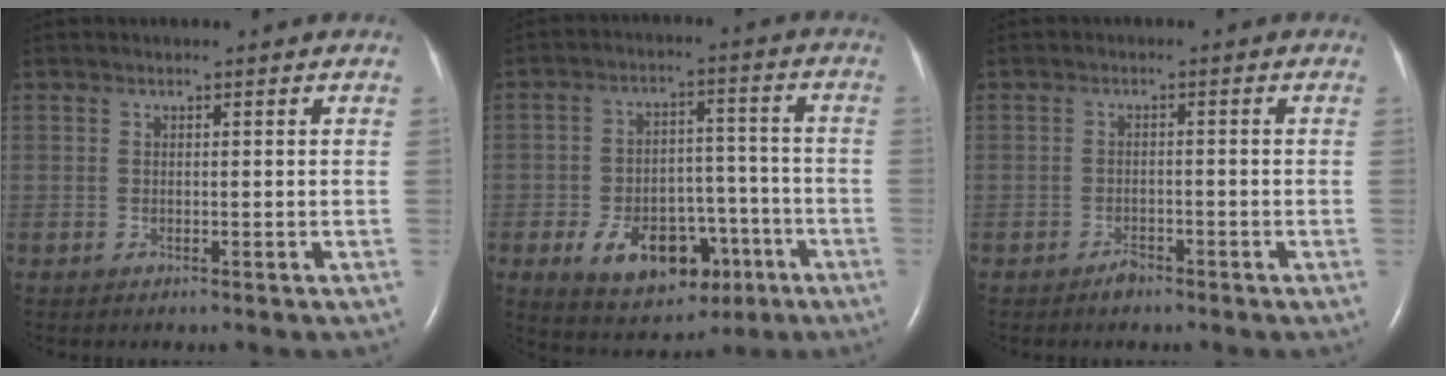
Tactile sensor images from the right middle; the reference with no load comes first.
{"total": 12.9, "force": [-5.9, 7.8, 8.4], "torque": [-0.130, 0.016, -0.079]}
{"total": 1.6, "force": [-1.4, 0.6, 0.5], "torque": [-0.013, 0.000, -0.022]}